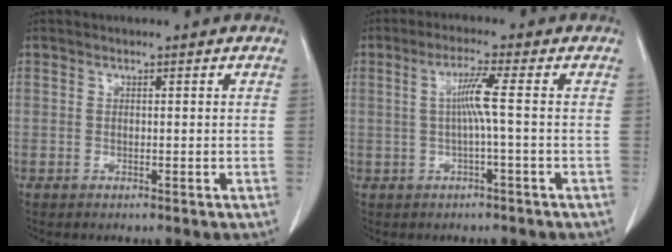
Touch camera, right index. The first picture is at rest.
{"total": 4.2, "force": [0.1, -0.9, 4.1], "torque": [-0.081, 0.006, 0.001]}